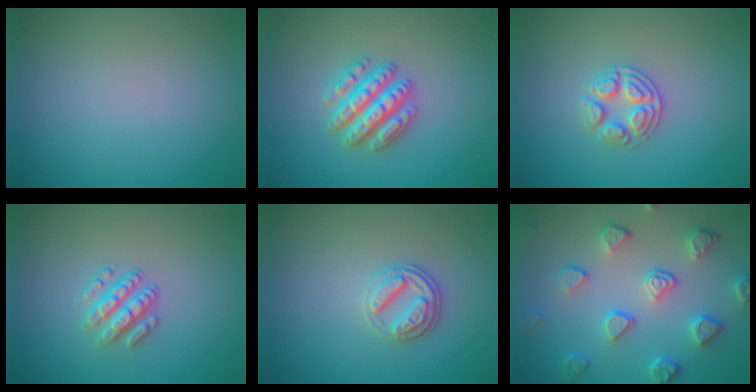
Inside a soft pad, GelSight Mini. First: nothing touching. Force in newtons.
{"total": 4.7, "press": 4.6, "slide": 0.9}
{"total": 2.9, "press": 2.7, "slide": 1.0}
{"total": 2.9, "press": 2.5, "slide": 1.6}
{"total": 2.8, "press": 2.6, "slide": 1.1}
{"total": 5.1, "press": 4.2, "slide": 2.9}